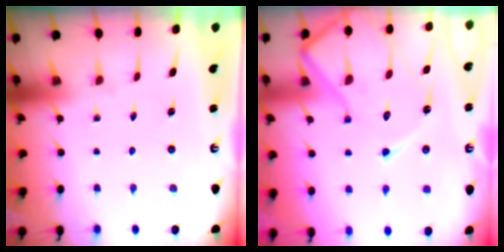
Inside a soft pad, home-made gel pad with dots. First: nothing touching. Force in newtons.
{"total": 16.5, "press": 16.5, "slide": 1.7}